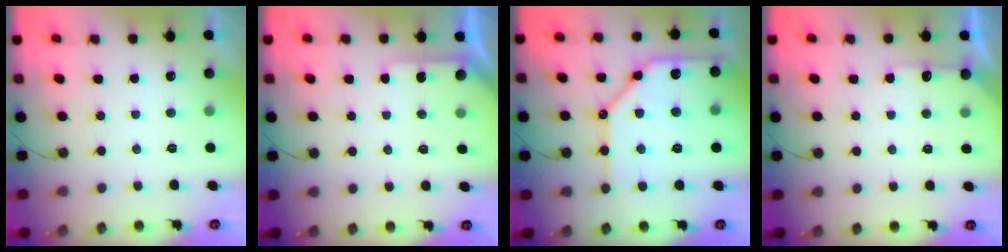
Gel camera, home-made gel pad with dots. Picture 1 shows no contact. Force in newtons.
{"total": 4.9, "press": 4.9, "slide": 0.4}
{"total": 17.7, "press": 17.6, "slide": 2.0}
{"total": 4.4, "press": 4.4, "slide": 0.6}